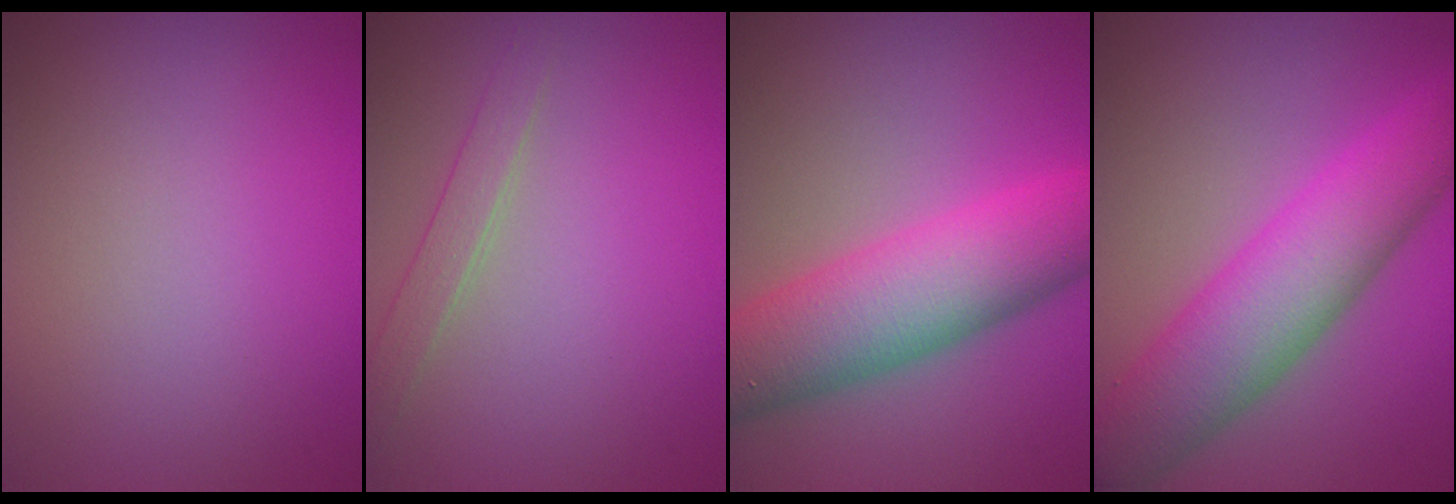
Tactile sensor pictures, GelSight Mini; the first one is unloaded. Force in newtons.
{"total": 1.7, "press": 1.7, "slide": 0.1}
{"total": 9.2, "press": 9.2, "slide": 0.4}
{"total": 8.3, "press": 8.3, "slide": 0.3}